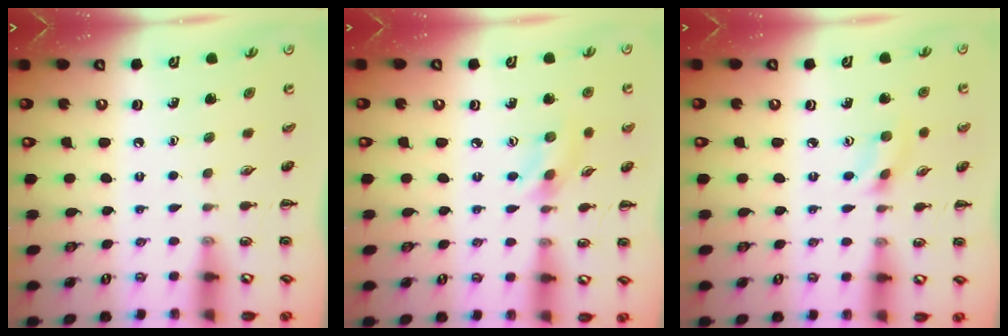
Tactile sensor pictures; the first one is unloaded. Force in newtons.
{"total": 2.7, "press": 2.6, "slide": 0.6}
{"total": 2.7, "press": 2.6, "slide": 0.8}